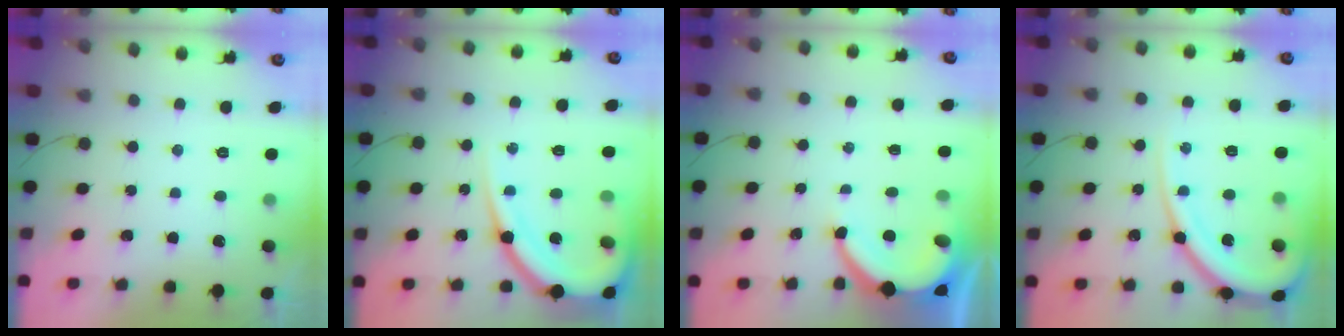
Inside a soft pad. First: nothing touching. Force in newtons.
{"total": 15.9, "press": 15.8, "slide": 1.6}
{"total": 7.6, "press": 7.6, "slide": 0.6}
{"total": 14.0, "press": 13.9, "slide": 1.6}